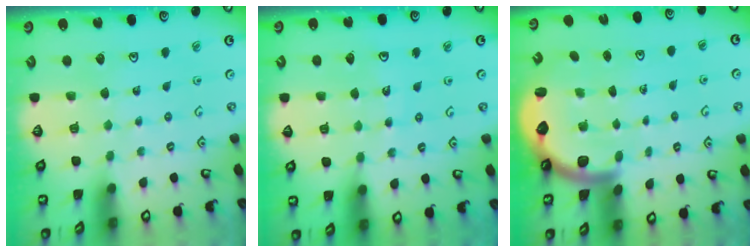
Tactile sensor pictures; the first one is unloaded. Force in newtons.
{"total": 7.0, "press": 6.4, "slide": 2.9}
{"total": 2.8, "press": 2.8, "slide": 0.5}